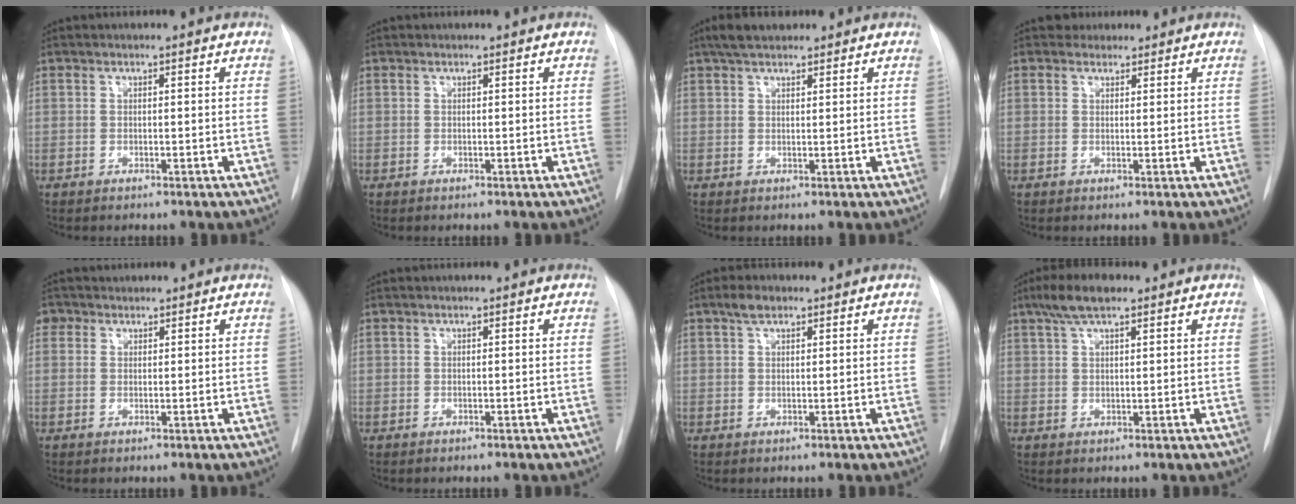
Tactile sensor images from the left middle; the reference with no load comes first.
{"total": 0.0}
{"total": 4.5, "force": [3.5, 1.8, 2.2], "torque": [-0.044, 0.019, 0.060]}
{"total": 2.0, "force": [1.6, 1.1, -0.2], "torque": [0.007, 0.010, 0.021]}
{"total": 2.3, "force": [1.3, 1.9, 0.2], "torque": [0.003, 0.014, 0.019]}
{"total": 0.0}
{"total": 2.3, "force": [1.5, 1.1, 1.4], "torque": [-0.028, 0.009, 0.028]}
{"total": 5.3, "force": [3.6, 1.3, 3.7], "torque": [-0.079, 0.016, 0.064]}